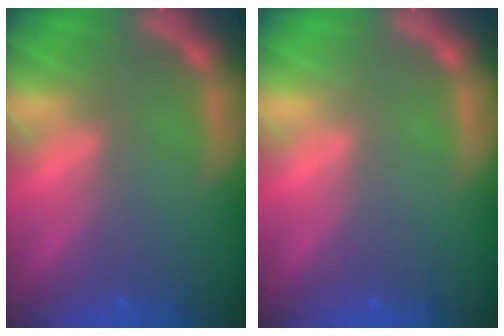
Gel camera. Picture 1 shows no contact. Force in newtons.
{"total": 0.0}